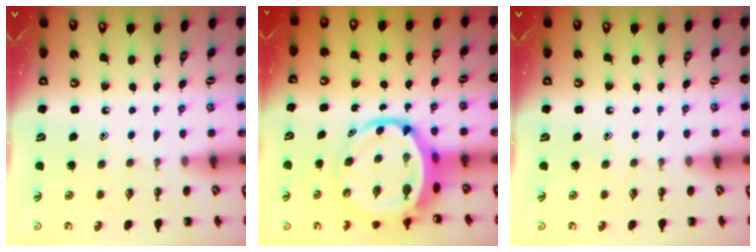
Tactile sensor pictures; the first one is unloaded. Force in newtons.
{"total": 9.2, "press": 8.7, "slide": 2.9}
{"total": 0.0}